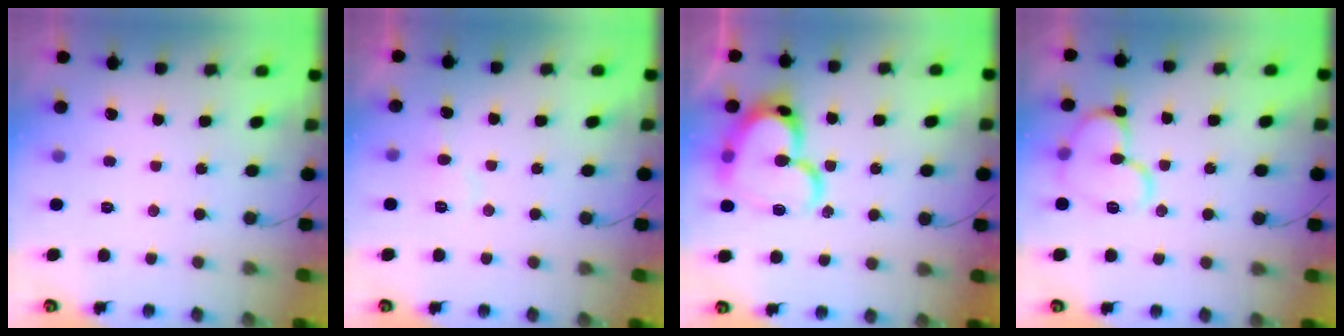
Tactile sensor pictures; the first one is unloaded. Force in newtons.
{"total": 4.7, "press": 4.7, "slide": 0.3}
{"total": 22.2, "press": 22.0, "slide": 2.5}
{"total": 12.4, "press": 12.4, "slide": 0.6}